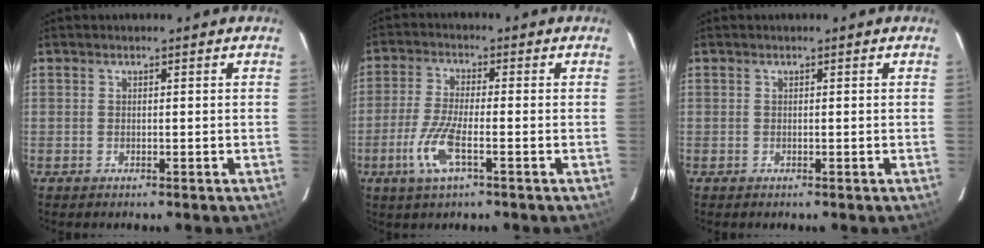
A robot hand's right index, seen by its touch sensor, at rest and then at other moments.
{"total": 7.0, "force": [-3.0, 1.2, 6.3], "torque": [-0.138, -0.011, -0.059]}
{"total": 0.0}